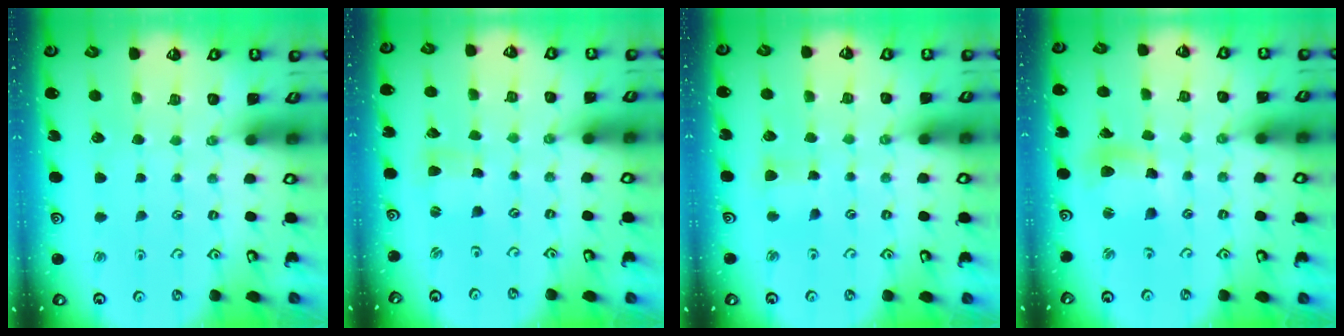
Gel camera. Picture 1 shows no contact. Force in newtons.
{"total": 1.3, "press": 1.3, "slide": 0.1}
{"total": 4.7, "press": 4.6, "slide": 0.7}
{"total": 10.9, "press": 10.8, "slide": 1.2}